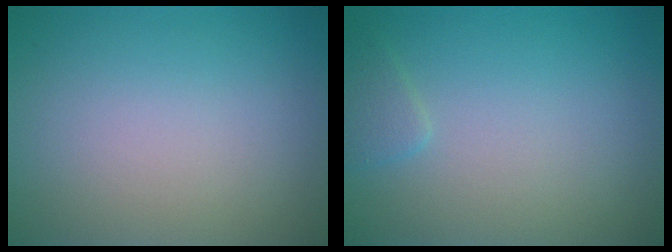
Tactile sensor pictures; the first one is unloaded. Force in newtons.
{"total": 1.1, "press": 1.1, "slide": 0.1}